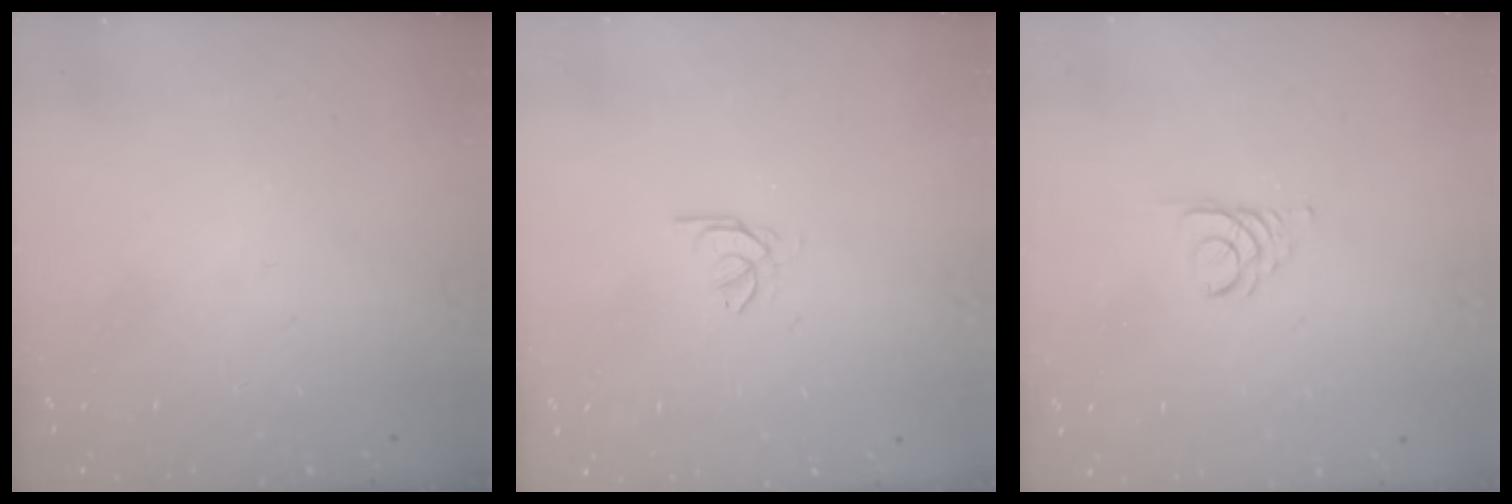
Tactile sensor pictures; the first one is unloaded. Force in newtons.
{"total": 0.9, "press": 0.8, "slide": 0.4}
{"total": 2.6, "press": 2.6, "slide": 0.2}